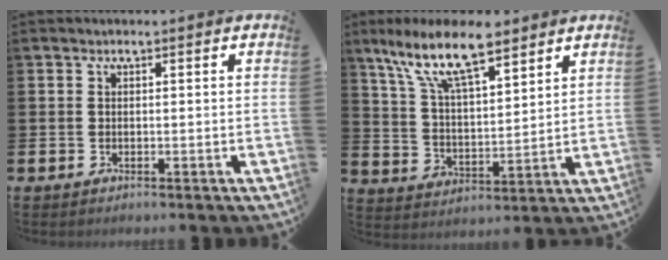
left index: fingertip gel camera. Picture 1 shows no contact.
{"total": 11.5, "force": [8.8, 3.3, 6.6], "torque": [-0.139, -0.031, 0.154]}